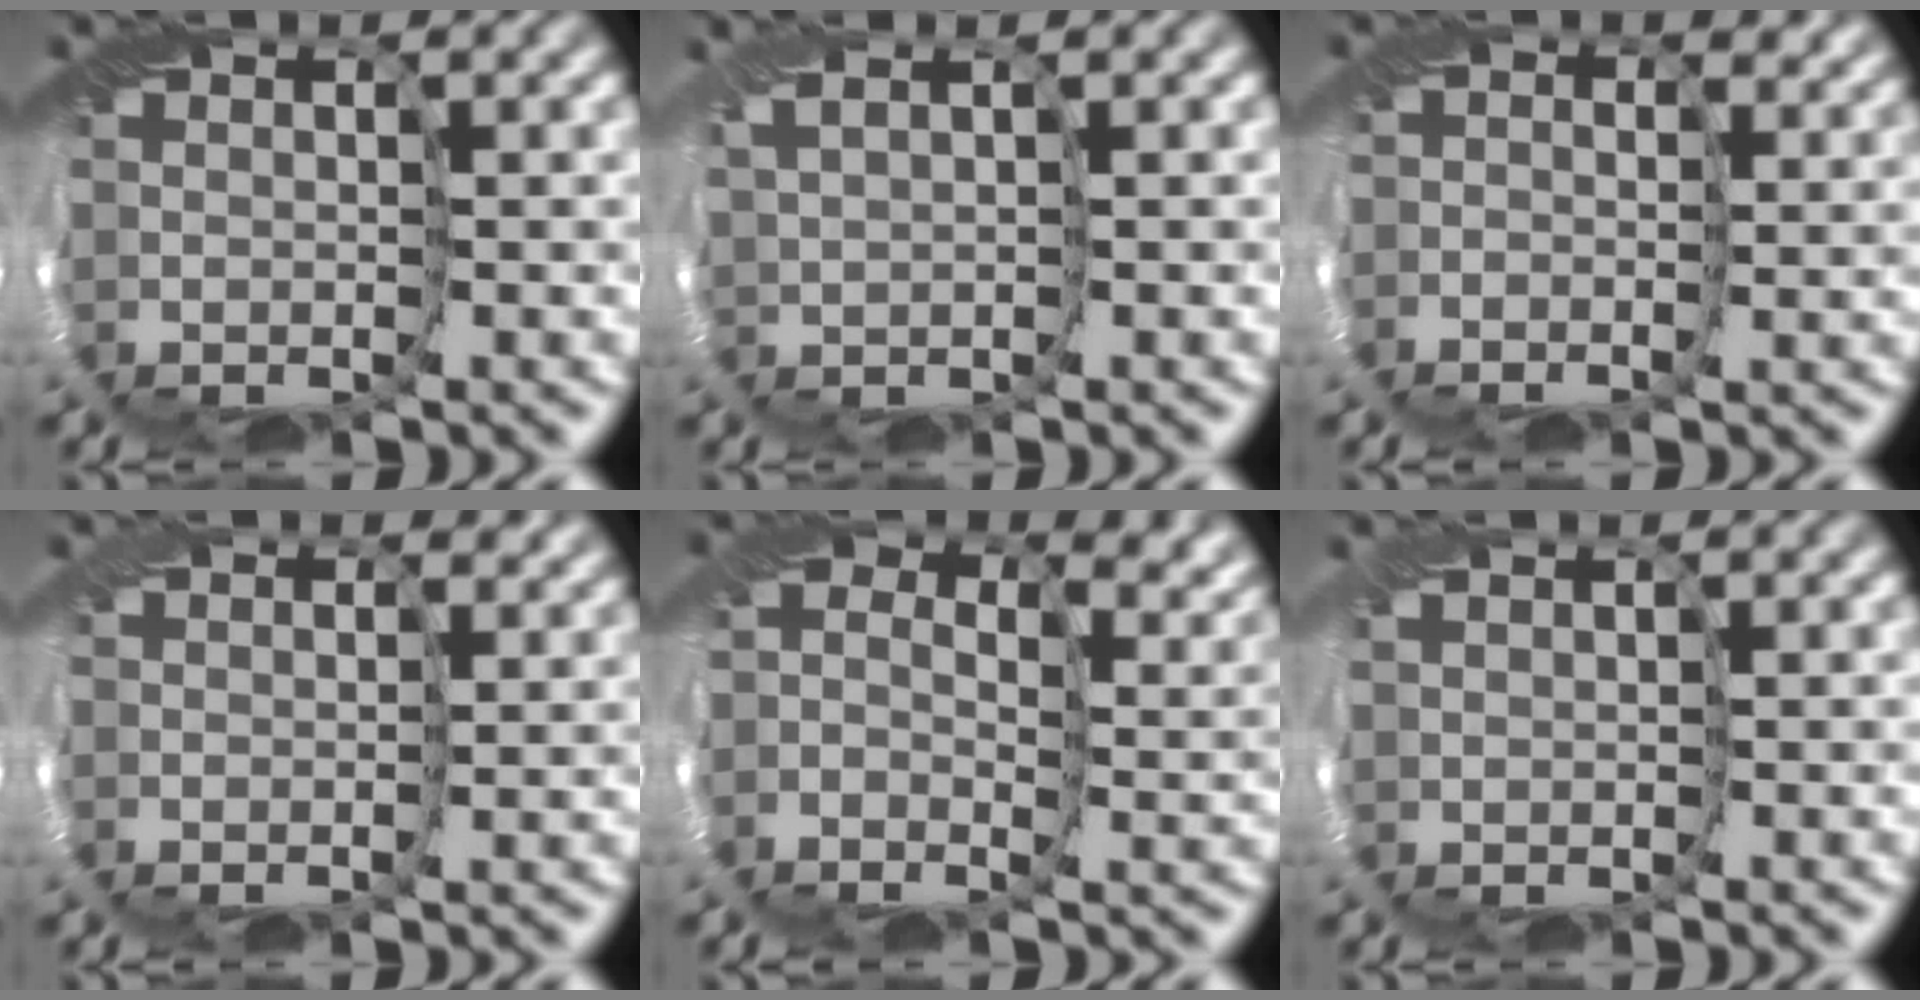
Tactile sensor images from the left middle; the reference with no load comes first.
{"total": 1.7, "force": [0.6, 0.4, 1.5], "torque": [-0.036, 0.005, 0.014]}
{"total": 3.2, "force": [1.5, 2.6, 1.3], "torque": [-0.023, 0.006, 0.023]}
{"total": 2.2, "force": [1.7, 1.2, 0.5], "torque": [-0.011, 0.004, 0.021]}
{"total": 8.5, "force": [2.3, 6.0, 5.5], "torque": [-0.075, 0.011, 0.028]}
{"total": 0.0}